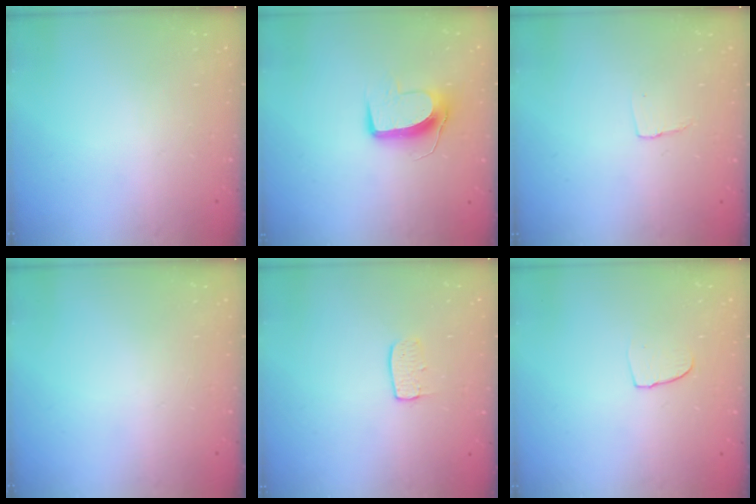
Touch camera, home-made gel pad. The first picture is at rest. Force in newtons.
{"total": 9.7, "press": 9.7, "slide": 0.6}
{"total": 3.8, "press": 3.8, "slide": 0.3}
{"total": 0.0}
{"total": 6.7, "press": 6.6, "slide": 0.4}
{"total": 5.0, "press": 4.9, "slide": 0.5}